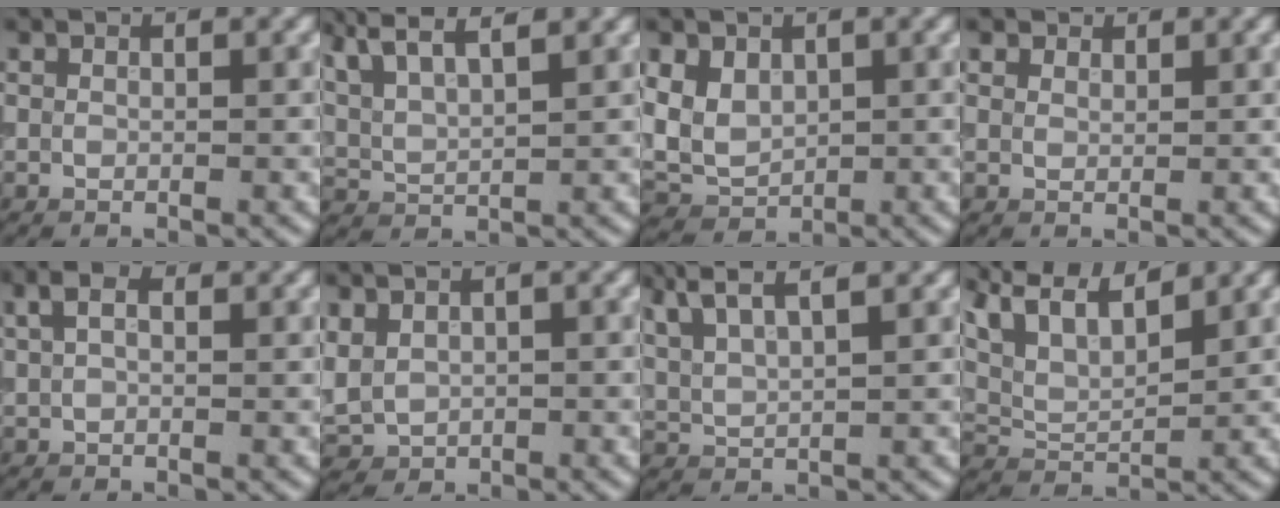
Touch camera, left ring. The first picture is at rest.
{"total": 8.3, "force": [5.8, 2.8, 5.2], "torque": [-0.123, 0.031, 0.075]}
{"total": 3.5, "force": [0.8, 2.8, 2.0], "torque": [-0.049, -0.005, 0.014]}
{"total": 1.9, "force": [1.4, 1.1, 0.5], "torque": [-0.021, -0.013, 0.033]}
{"total": 2.3, "force": [0.9, 1.3, 1.6], "torque": [-0.037, 0.008, 0.014]}
{"total": 3.0, "force": [0.2, 2.4, 1.7], "torque": [-0.043, 0.000, 0.006]}
{"total": 6.3, "force": [4.2, 2.1, 4.2], "torque": [-0.095, 0.027, 0.055]}
{"total": 8.6, "force": [6.1, 3.2, 5.1], "torque": [-0.113, 0.028, 0.091]}